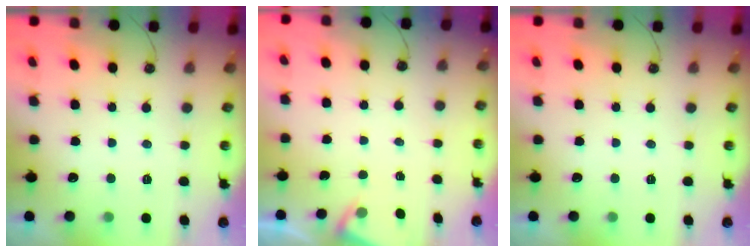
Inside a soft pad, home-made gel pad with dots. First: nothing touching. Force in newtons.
{"total": 2.6, "press": 2.6, "slide": 0.4}
{"total": 0.0}